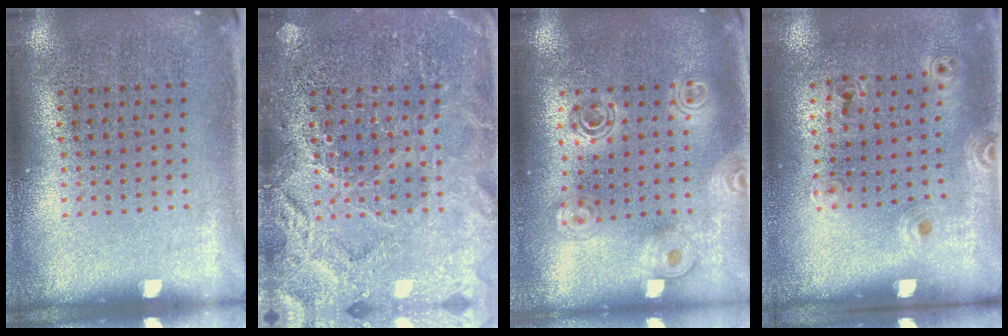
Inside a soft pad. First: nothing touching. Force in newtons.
{"total": 5.1, "press": 5.1, "slide": 0.7}
{"total": 1.6, "press": 1.4, "slide": 0.8}
{"total": 1.2, "press": 0.9, "slide": 0.8}